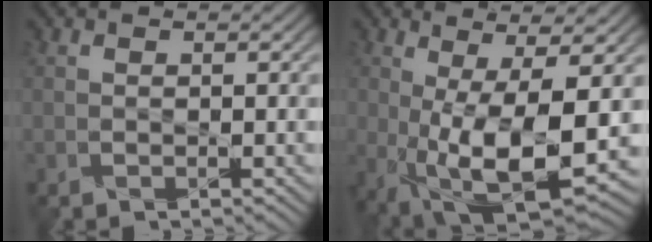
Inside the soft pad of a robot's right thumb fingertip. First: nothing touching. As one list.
[{"total": 12.2, "force": [-1.5, 4.3, 11.3], "torque": [-0.213, -0.013, -0.014]}]